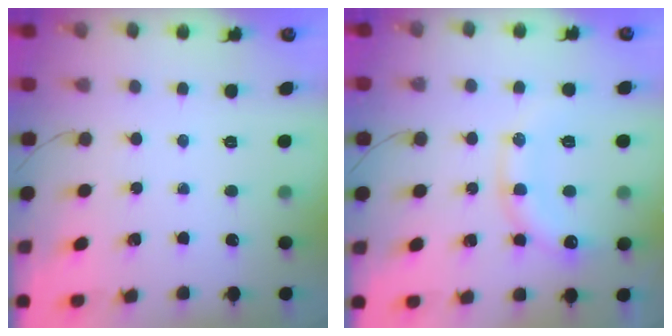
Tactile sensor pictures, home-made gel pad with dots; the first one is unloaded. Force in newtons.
{"total": 14.4, "press": 14.3, "slide": 1.9}